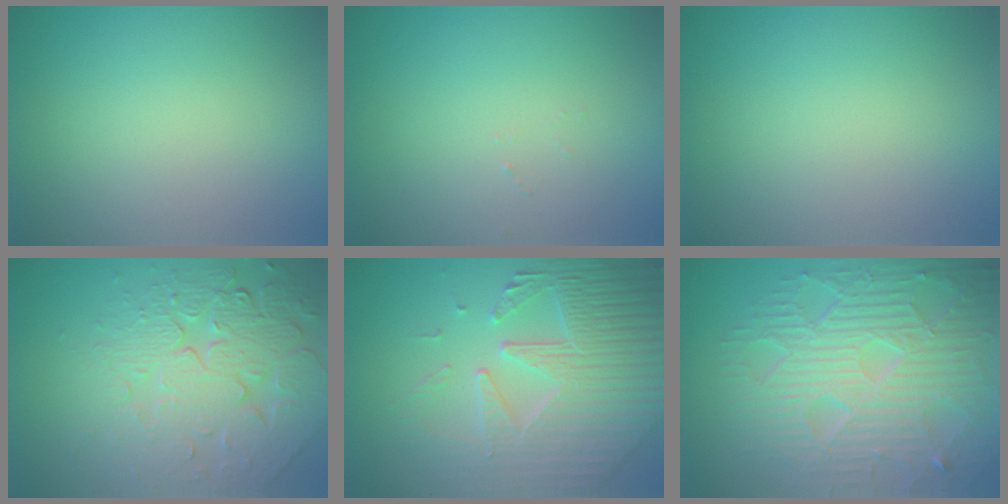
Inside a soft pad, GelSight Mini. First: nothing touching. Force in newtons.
{"total": 0.7, "press": 0.7, "slide": 0.1}
{"total": 0.0}
{"total": 7.7, "press": 5.8, "slide": 5.0}
{"total": 7.0, "press": 5.7, "slide": 4.2}
{"total": 10.2, "press": 6.6, "slide": 7.8}